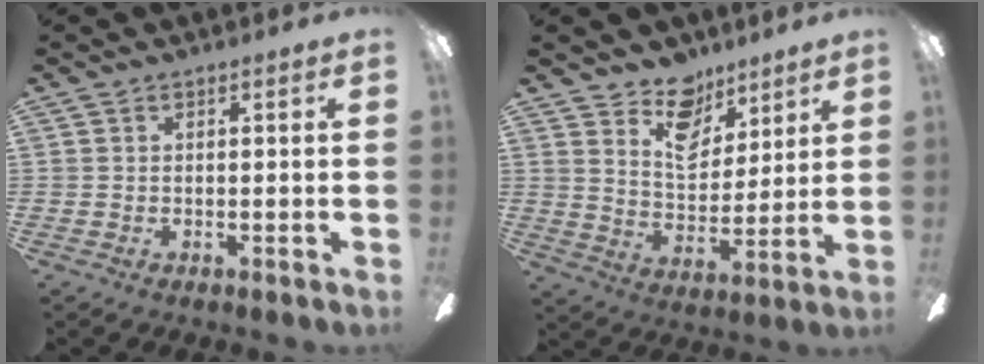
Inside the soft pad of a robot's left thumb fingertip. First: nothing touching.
{"total": 11.7, "force": [8.3, 6.8, 4.5], "torque": [-0.072, -0.045, 0.157]}